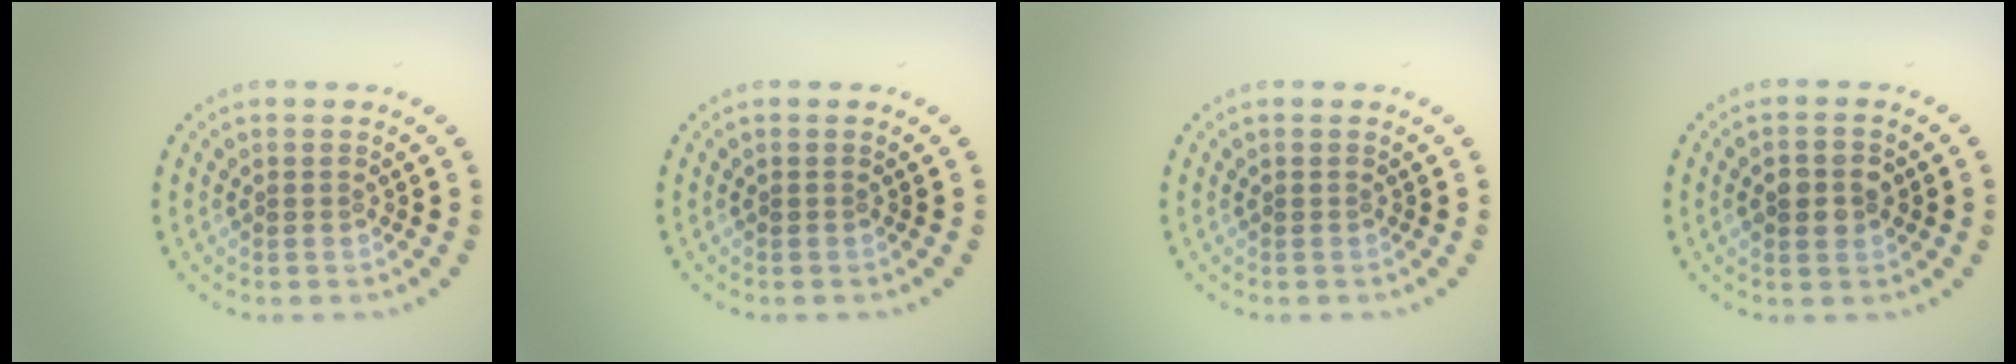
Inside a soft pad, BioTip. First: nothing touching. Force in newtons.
{"total": 0.0}
{"total": 0.0}
{"total": 2.9, "press": 2.9, "slide": 0.0}